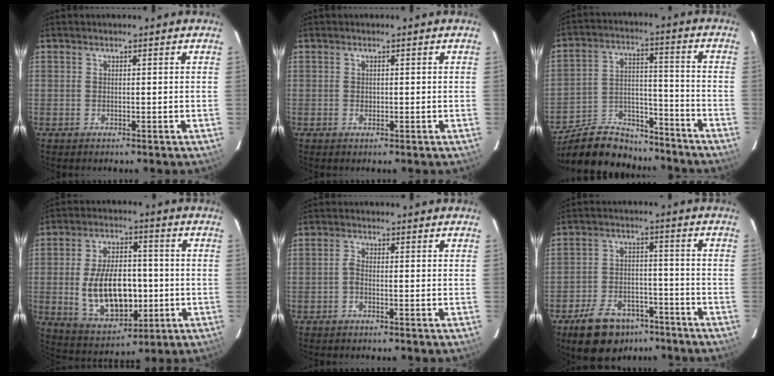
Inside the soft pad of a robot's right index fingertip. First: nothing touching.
{"total": 0.6, "force": [-0.1, 0.6, 0.1], "torque": [0.002, -0.001, 0.000]}
{"total": 16.1, "force": [-13.7, 6.7, 5.0], "torque": [-0.116, 0.032, -0.213]}
{"total": 15.1, "force": [-1.9, 8.6, 12.3], "torque": [-0.239, 0.002, -0.008]}
{"total": 1.3, "force": [-0.7, 0.5, 0.9], "torque": [-0.023, 0.005, -0.018]}
{"total": 13.8, "force": [-9.5, 7.7, 6.2], "torque": [-0.142, 0.010, -0.137]}